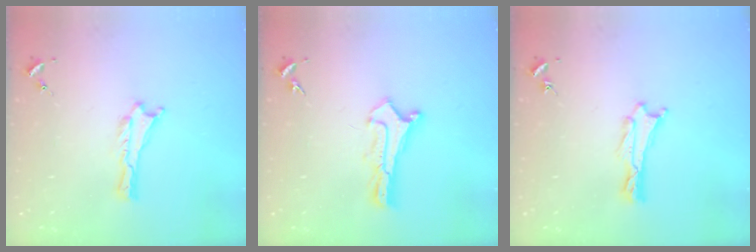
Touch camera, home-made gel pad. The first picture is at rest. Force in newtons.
{"total": 0.9, "press": 0.9, "slide": 0.1}
{"total": 0.5, "press": 0.5, "slide": 0.1}